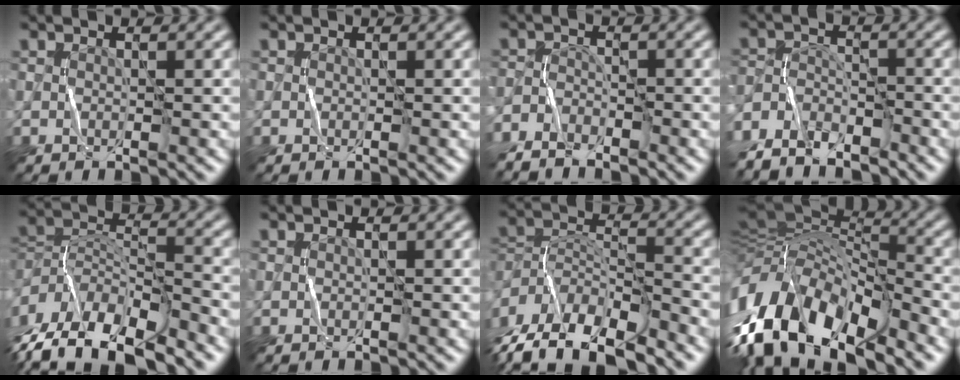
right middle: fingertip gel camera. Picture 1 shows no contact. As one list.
[{"total": 0.0}, {"total": 2.8, "force": [-2.7, 0.6, 0.5], "torque": [-0.015, -0.002, -0.062]}, {"total": 5.1, "force": [-4.7, 1.5, 1.2], "torque": [-0.022, -0.006, -0.100]}, {"total": 11.3, "force": [-8.3, 4.4, 6.2], "torque": [-0.126, 0.008, -0.135]}, {"total": 0.0}, {"total": 12.1, "force": [-9.8, 4.5, 5.5], "torque": [-0.102, 0.003, -0.152]}, {"total": 15.3, "force": [-8.1, 6.9, 10.9], "torque": [-0.229, 0.007, -0.150]}]